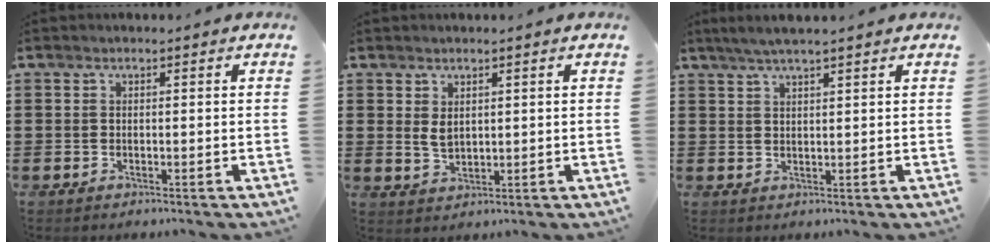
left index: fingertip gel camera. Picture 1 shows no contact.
{"total": 2.6, "force": [1.3, 1.4, 1.7], "torque": [-0.037, 0.004, 0.025]}
{"total": 2.6, "force": [2.1, -0.1, 1.6], "torque": [-0.034, 0.004, 0.038]}